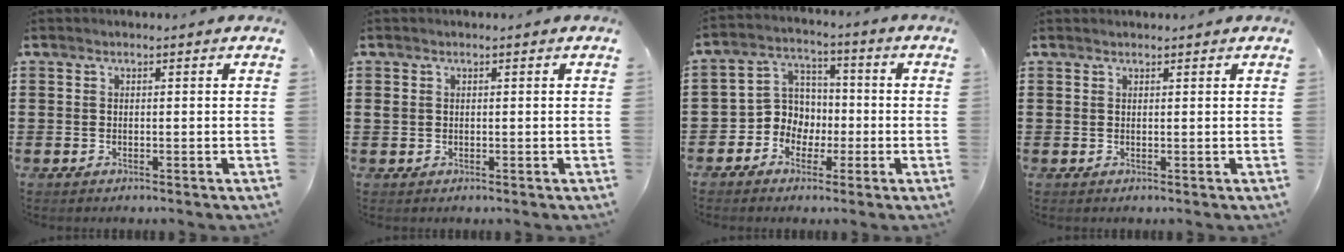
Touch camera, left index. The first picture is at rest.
{"total": 0.7, "force": [0.2, 0.6, 0.4], "torque": [-0.010, 0.005, 0.003]}
{"total": 6.6, "force": [-1.9, 6.1, 1.8], "torque": [-0.073, 0.005, -0.043]}
{"total": 0.6, "force": [0.6, -0.1, 0.0], "torque": [-0.001, -0.001, 0.012]}